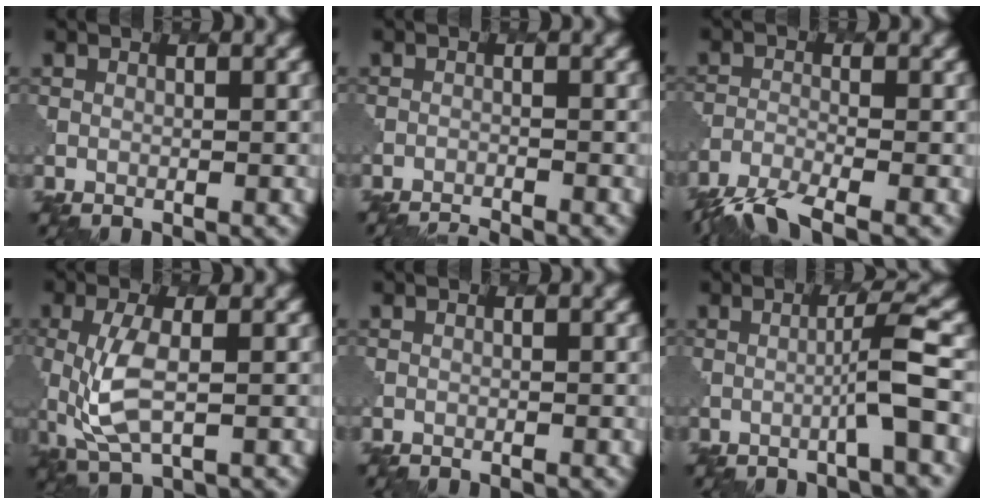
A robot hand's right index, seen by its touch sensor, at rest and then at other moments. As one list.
[{"total": 2.3, "force": [-2.3, 0.2, 0.4], "torque": [-0.005, -0.008, -0.040]}, {"total": 5.1, "force": [-4.3, 0.9, 2.5], "torque": [-0.051, -0.012, -0.085]}, {"total": 4.5, "force": [0.0, 1.8, 4.1], "torque": [-0.104, -0.010, 0.002]}, {"total": 0.8, "force": [-0.8, 0.2, 0.1], "torque": [0.010, 0.000, -0.013]}, {"total": 3.1, "force": [-0.6, -0.3, 3.0], "torque": [-0.047, 0.015, -0.025]}]